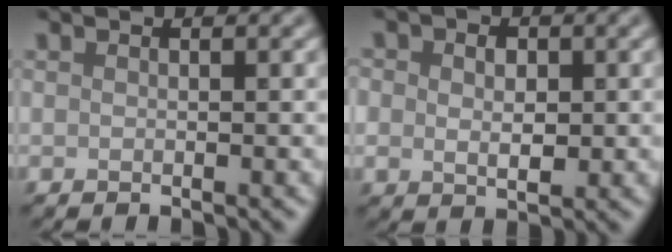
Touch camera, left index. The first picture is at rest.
{"total": 4.9, "force": [1.0, 3.7, 3.0], "torque": [-0.026, 0.026, -0.011]}